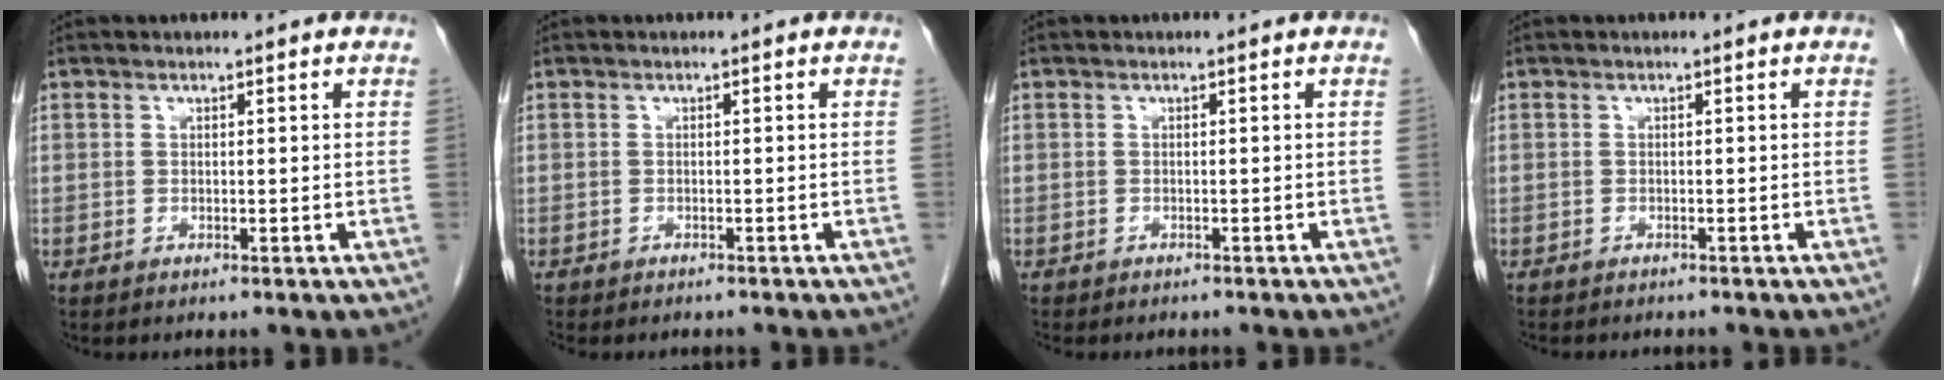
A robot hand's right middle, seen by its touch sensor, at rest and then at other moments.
{"total": 4.5, "force": [-4.1, 1.2, 1.6], "torque": [-0.023, -0.007, -0.051]}
{"total": 4.0, "force": [-3.6, 1.0, 1.5], "torque": [-0.023, -0.008, -0.043]}
{"total": 4.4, "force": [-3.9, 1.0, 1.6], "torque": [-0.025, -0.008, -0.049]}